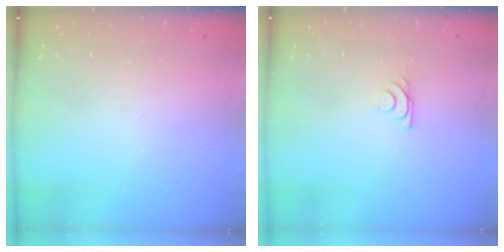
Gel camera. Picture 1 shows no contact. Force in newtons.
{"total": 6.2, "press": 6.2, "slide": 0.8}